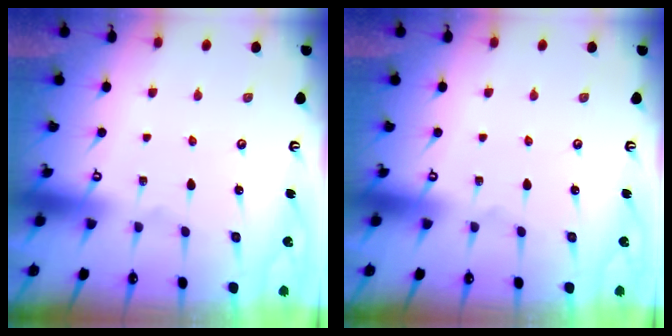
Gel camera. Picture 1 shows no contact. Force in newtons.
{"total": 0.0}